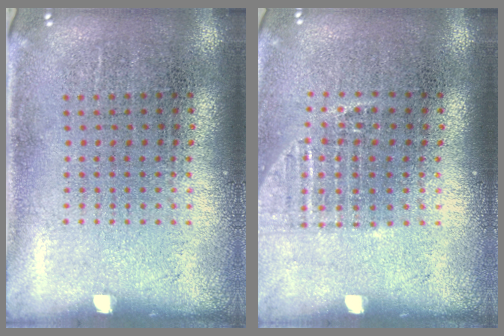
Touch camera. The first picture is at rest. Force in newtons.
{"total": 1.1, "press": 1.0, "slide": 0.5}